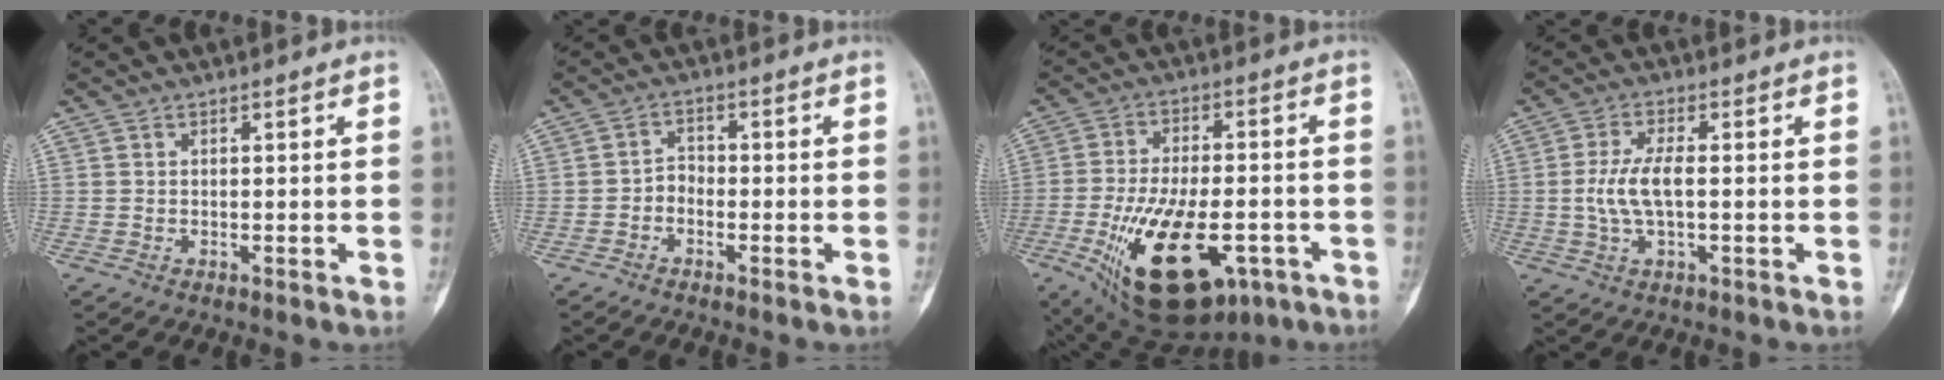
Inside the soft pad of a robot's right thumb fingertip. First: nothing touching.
{"total": 2.6, "force": [-1.3, 1.9, 1.2], "torque": [-0.009, 0.017, -0.030]}
{"total": 21.9, "force": [-8.5, 10.8, 17.1], "torque": [-0.304, 0.006, -0.115]}
{"total": 6.4, "force": [-0.2, 2.4, 5.9], "torque": [-0.132, 0.008, -0.007]}